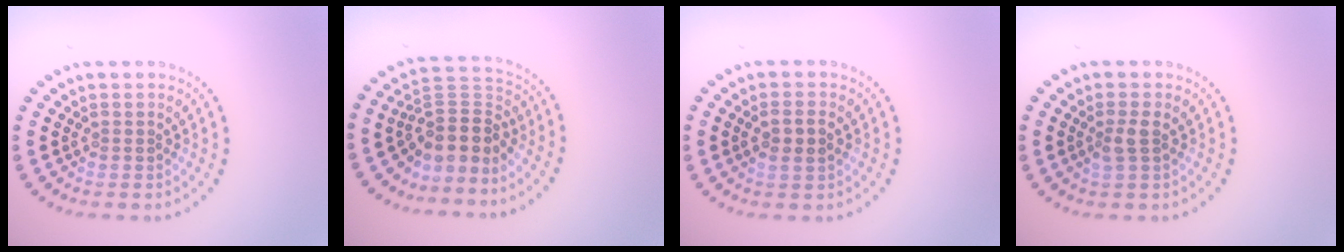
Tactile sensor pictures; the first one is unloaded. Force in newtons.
{"total": 4.1, "press": 3.2, "slide": 2.5}
{"total": 2.1, "press": 2.0, "slide": 0.5}
{"total": 1.5, "press": 1.4, "slide": 0.6}